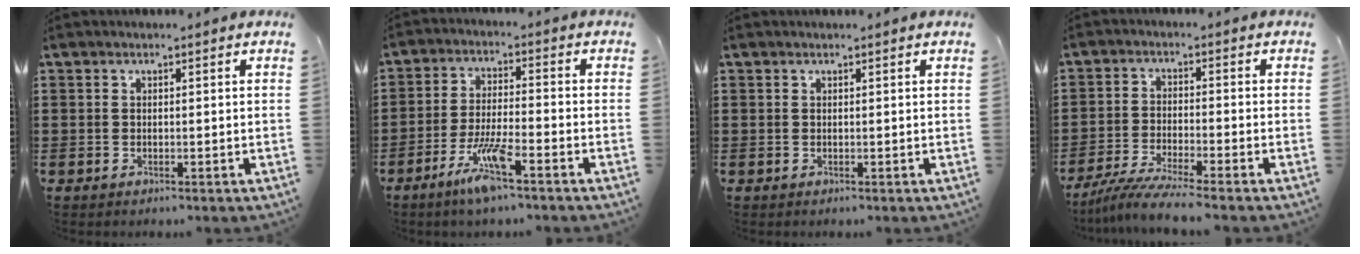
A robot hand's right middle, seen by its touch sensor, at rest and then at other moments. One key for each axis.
{"total": 7.3, "fx": -4.5, "fy": 0.9, "fz": 5.7, "tx": -0.123, "ty": -0.010, "tz": -0.084}
{"total": 0.0}
{"total": 5.1, "fx": -4.6, "fy": -0.5, "fz": 2.1, "tx": -0.054, "ty": -0.021, "tz": -0.094}